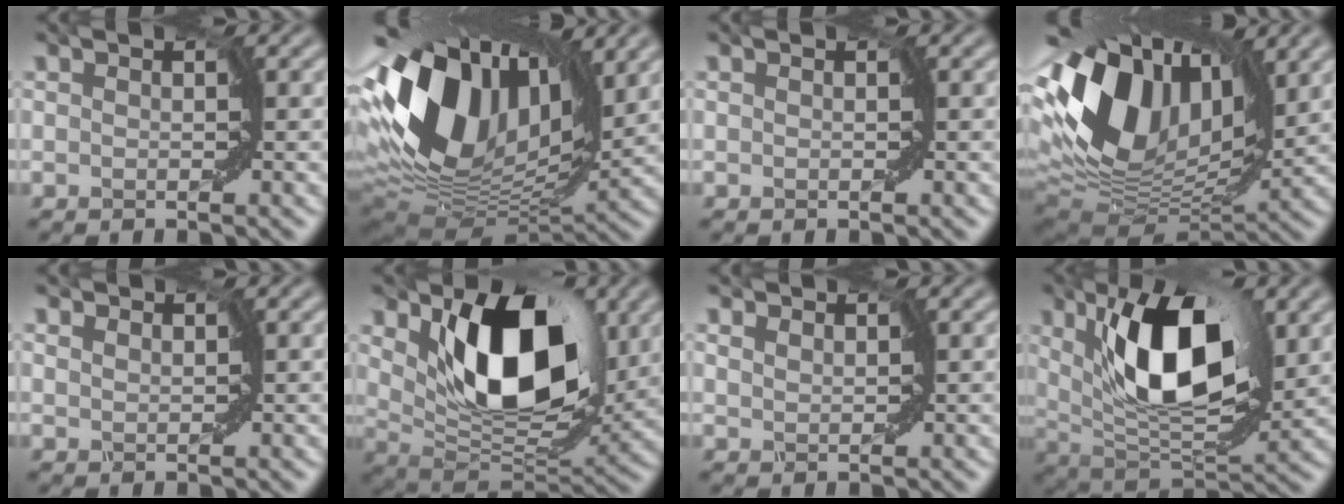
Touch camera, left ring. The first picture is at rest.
{"total": 15.2, "force": [4.1, 9.2, 11.3], "torque": [-0.239, 0.027, 0.057]}
{"total": 0.0}
{"total": 13.7, "force": [4.1, 8.5, 9.9], "torque": [-0.208, 0.023, 0.064]}
{"total": 0.9, "force": [0.8, 0.4, -0.1], "torque": [-0.002, 0.002, 0.010]}
{"total": 10.1, "force": [3.7, 5.5, 7.6], "torque": [-0.125, -0.017, 0.066]}
{"total": 1.1, "force": [1.1, 0.4, -0.2], "torque": [-0.002, 0.001, 0.016]}
{"total": 10.2, "force": [3.0, 4.3, 8.7], "torque": [-0.142, -0.001, 0.047]}